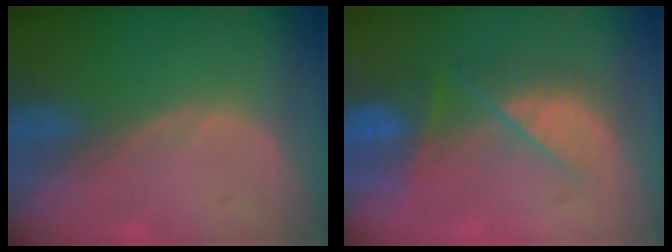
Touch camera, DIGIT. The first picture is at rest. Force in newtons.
{"total": 8.1, "press": 7.3, "slide": 3.3}